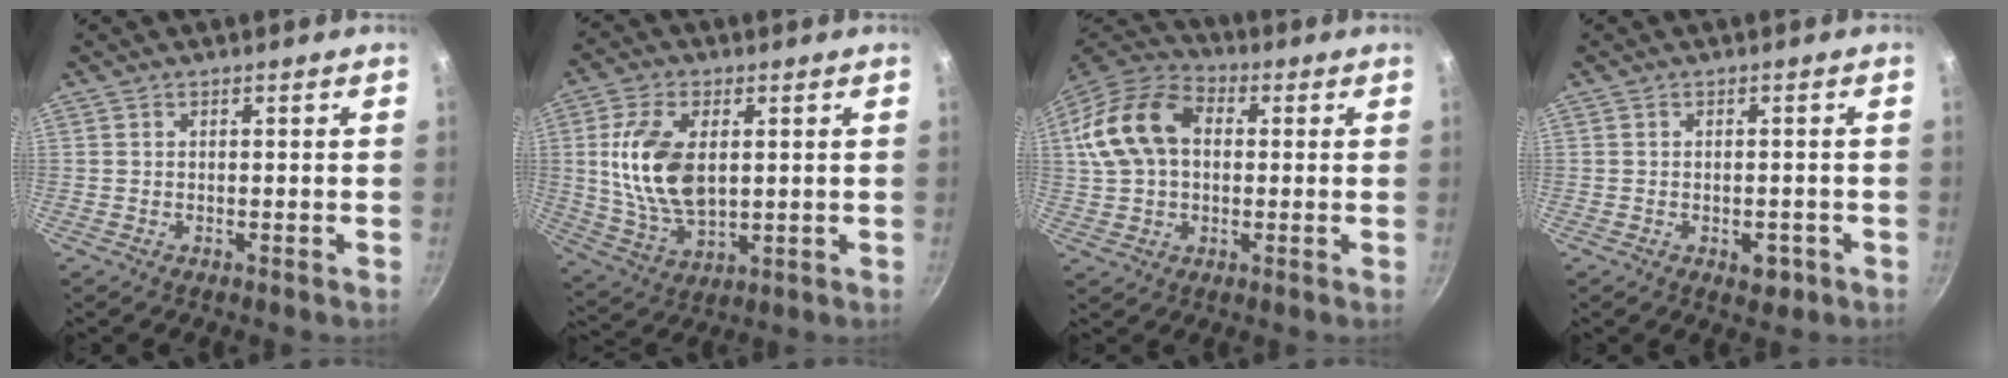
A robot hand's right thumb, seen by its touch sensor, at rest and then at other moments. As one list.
[{"total": 14.1, "force": [2.1, 8.0, 11.4], "torque": [-0.209, -0.013, 0.047]}, {"total": 16.2, "force": [2.4, 11.4, 11.3], "torque": [-0.201, 0.031, 0.029]}, {"total": 3.3, "force": [-1.4, 2.0, 2.3], "torque": [-0.018, 0.010, -0.010]}]